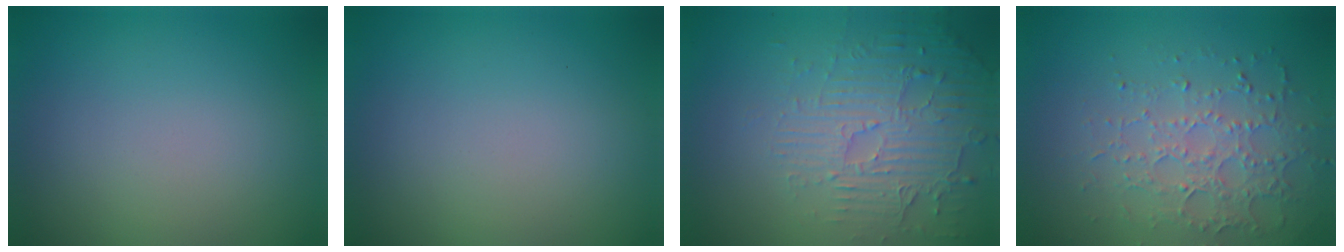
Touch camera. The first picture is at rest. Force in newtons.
{"total": 0.0}
{"total": 5.5, "press": 3.5, "slide": 4.2}
{"total": 3.5, "press": 3.4, "slide": 1.0}